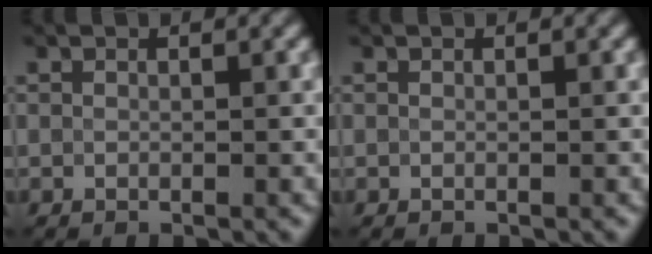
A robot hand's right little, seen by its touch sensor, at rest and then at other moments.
{"total": 0.0}